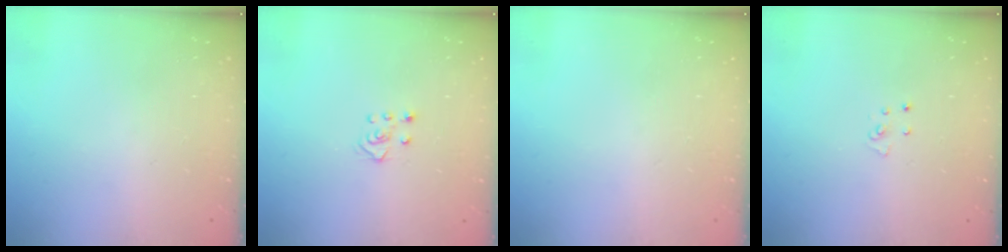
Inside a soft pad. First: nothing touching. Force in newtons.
{"total": 4.3, "press": 4.2, "slide": 0.5}
{"total": 0.0}
{"total": 3.1, "press": 3.1, "slide": 0.2}